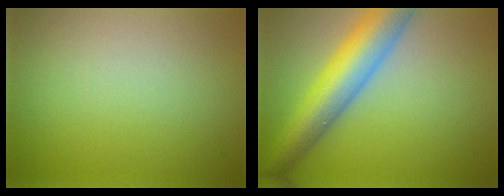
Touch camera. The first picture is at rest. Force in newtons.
{"total": 8.5, "press": 8.5, "slide": 0.2}